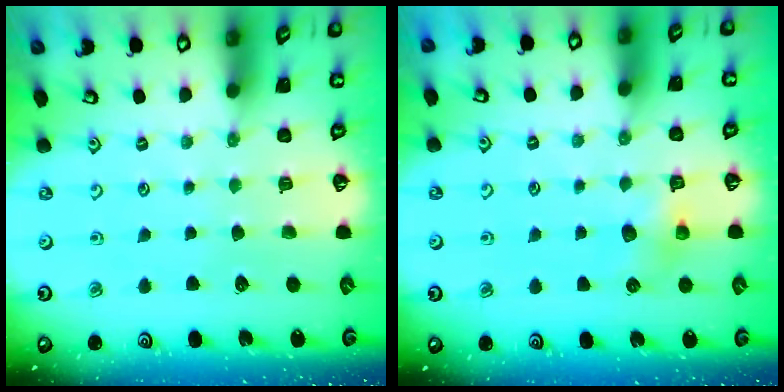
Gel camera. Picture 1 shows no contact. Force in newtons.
{"total": 5.6, "press": 5.5, "slide": 0.4}